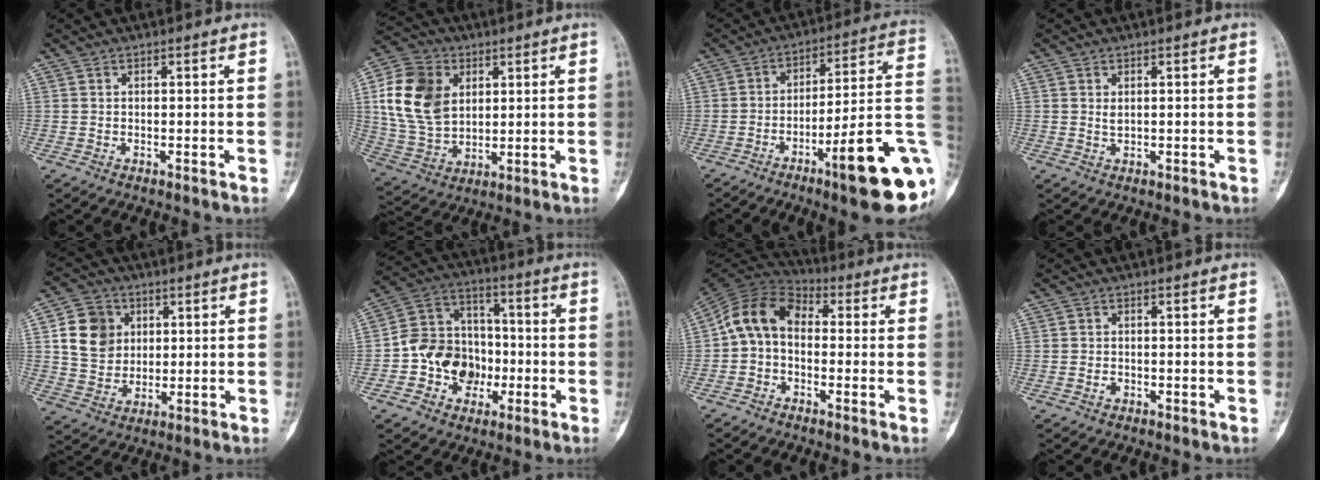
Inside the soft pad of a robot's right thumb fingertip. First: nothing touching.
{"total": 15.6, "force": [3.9, 11.5, 9.8], "torque": [-0.170, -0.003, 0.078]}
{"total": 21.0, "force": [-7.5, 3.9, 19.2], "torque": [-0.209, 0.042, -0.102]}
{"total": 0.9, "force": [0.4, 0.5, 0.6], "torque": [-0.007, -0.001, 0.010]}
{"total": 10.3, "force": [2.6, 8.7, 4.9], "torque": [-0.056, -0.002, 0.049]}
{"total": 14.4, "force": [-4.0, 12.1, 6.6], "torque": [-0.065, 0.059, -0.074]}
{"total": 10.2, "force": [-0.2, 7.4, 7.0], "torque": [-0.114, 0.032, -0.025]}
{"total": 1.1, "force": [-0.5, 0.8, 0.5], "torque": [-0.005, 0.006, -0.009]}